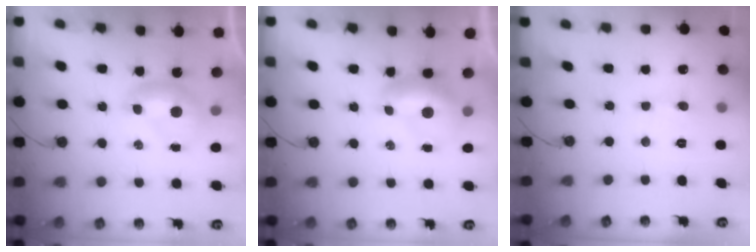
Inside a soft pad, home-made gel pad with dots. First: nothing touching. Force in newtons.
{"total": 1.3, "press": 1.0, "slide": 0.8}
{"total": 1.6, "press": 1.5, "slide": 0.5}